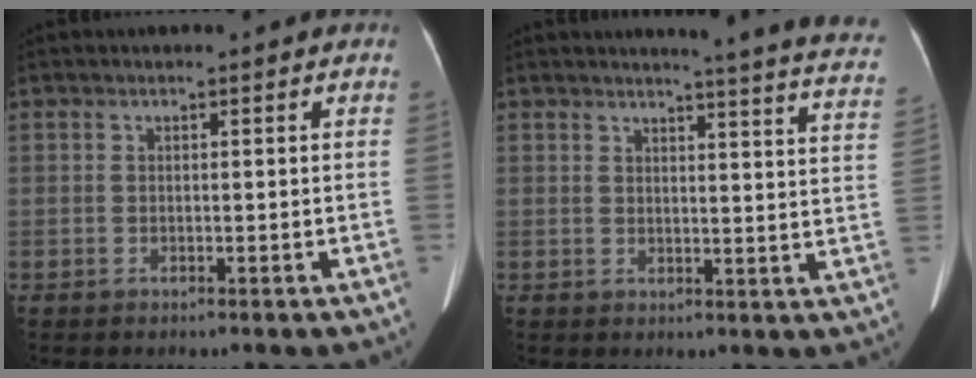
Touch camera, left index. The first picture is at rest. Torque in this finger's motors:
{"motor_torque": [0.45, -0.73, 0.01, 0.04]}